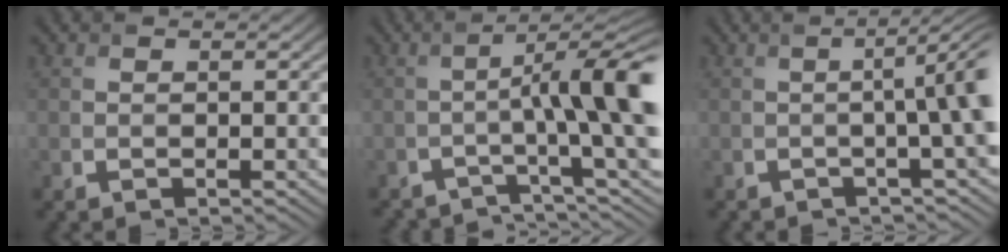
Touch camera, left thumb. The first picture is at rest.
{"total": 8.3, "force": [-2.6, 0.9, 7.9], "torque": [-0.104, 0.014, -0.049]}
{"total": 6.6, "force": [-0.6, 1.2, 6.4], "torque": [-0.074, 0.003, -0.007]}